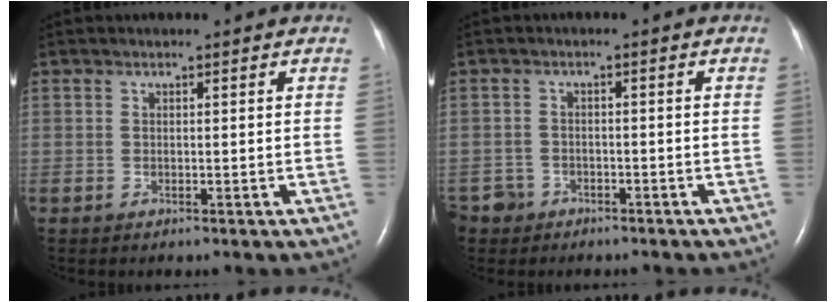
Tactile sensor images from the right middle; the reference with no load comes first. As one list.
[{"total": 3.9, "force": [-2.7, 2.8, -0.3], "torque": [0.001, 0.007, -0.049]}]